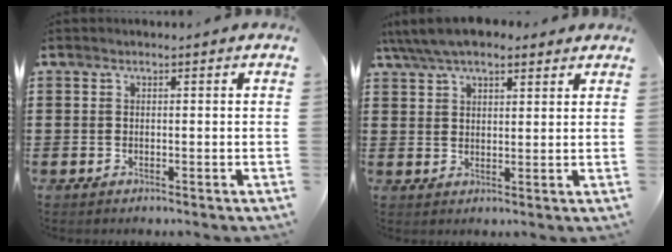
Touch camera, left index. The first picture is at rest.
{"total": 6.4, "force": [5.2, 2.1, 3.2], "torque": [-0.076, -0.001, 0.097]}